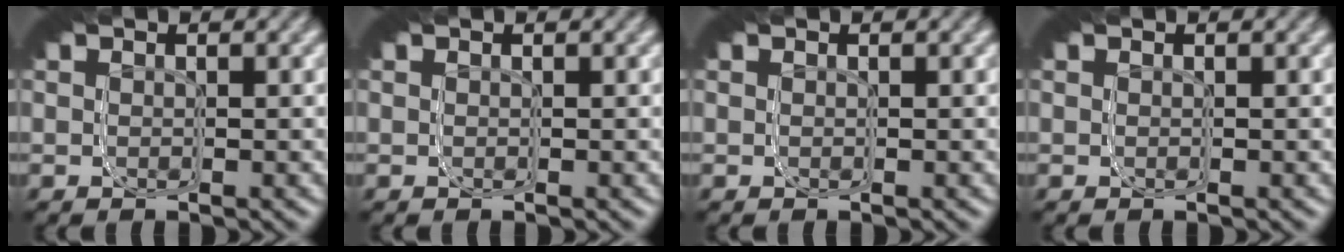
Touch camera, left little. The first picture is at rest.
{"total": 0.0}
{"total": 0.0}
{"total": 0.0}